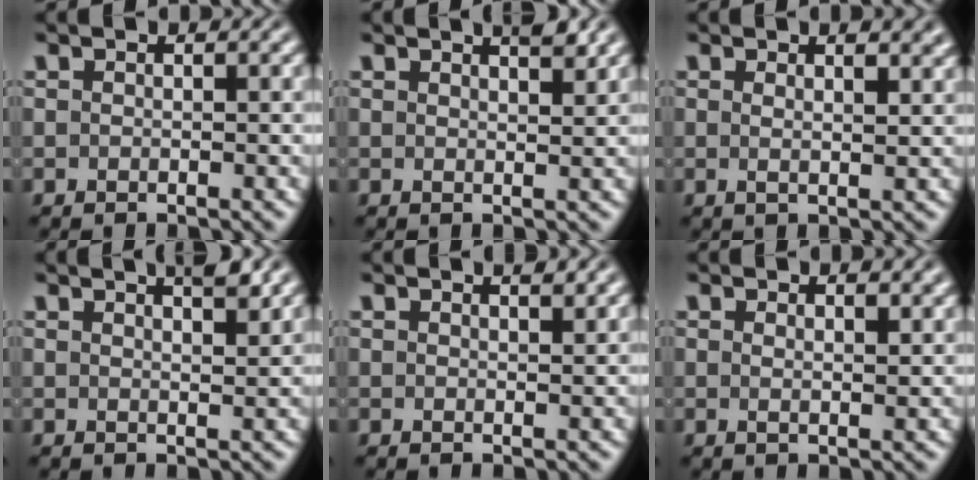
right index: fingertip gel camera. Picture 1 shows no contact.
{"total": 2.0, "force": [1.4, -0.8, 1.1], "torque": [-0.005, -0.003, 0.028]}
{"total": 2.2, "force": [1.3, -0.3, 1.7], "torque": [-0.014, -0.006, 0.023]}
{"total": 2.5, "force": [1.8, -0.7, 1.6], "torque": [-0.011, -0.002, 0.035]}
{"total": 1.2, "force": [0.9, -0.6, 0.5], "torque": [-0.001, -0.005, 0.020]}
{"total": 1.3, "force": [0.7, -0.9, 0.7], "torque": [-0.004, -0.011, 0.019]}